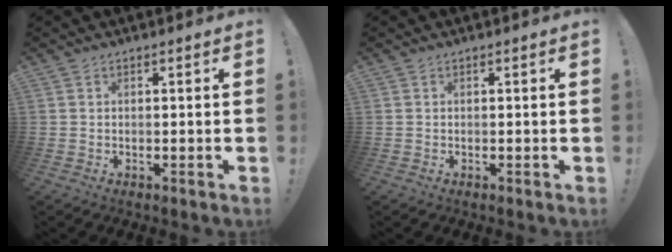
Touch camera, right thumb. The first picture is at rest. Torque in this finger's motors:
{"motor_torque": [0.00, 0.00, 0.00, 0.00, 0.00]}